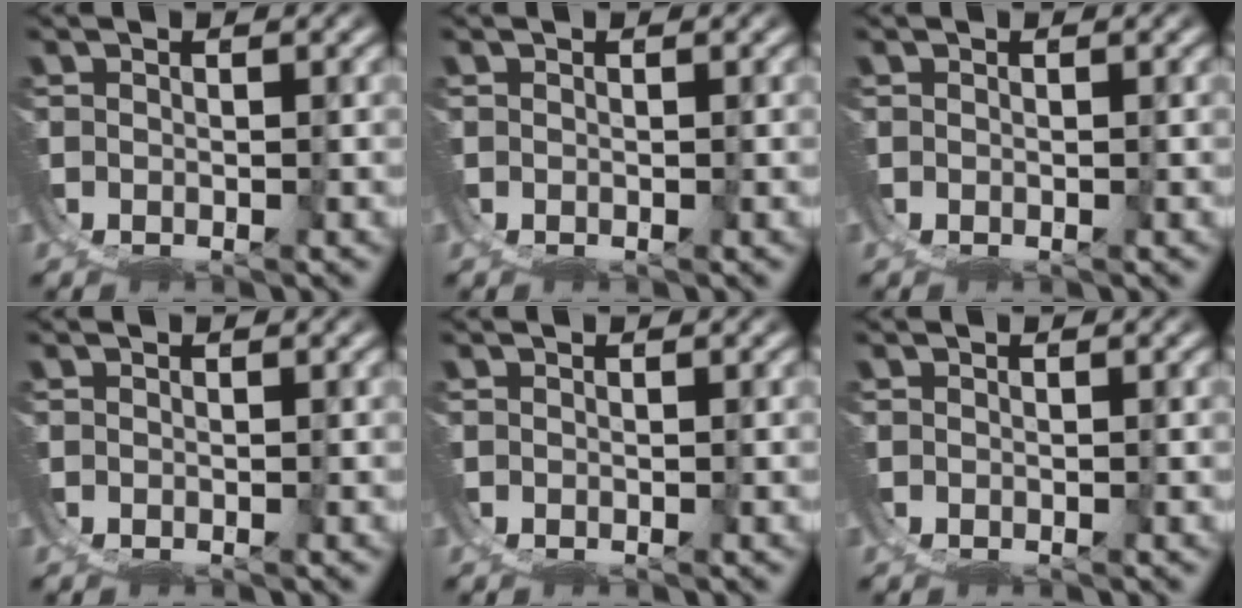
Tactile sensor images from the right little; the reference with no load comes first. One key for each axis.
{"total": 0.0}
{"total": 0.0}
{"total": 0.0}
{"total": 0.0}
{"total": 0.0}